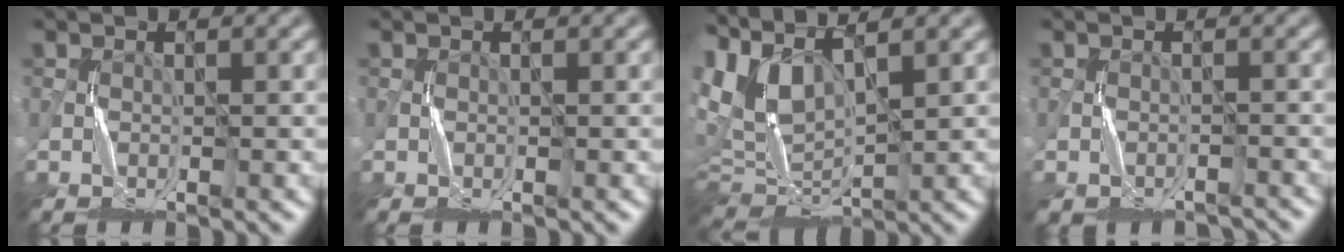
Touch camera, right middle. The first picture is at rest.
{"total": 0.0}
{"total": 6.4, "force": [2.6, 3.4, 4.7], "torque": [-0.113, 0.008, 0.053]}
{"total": 2.7, "force": [-2.2, 1.2, 1.0], "torque": [-0.020, -0.006, -0.035]}